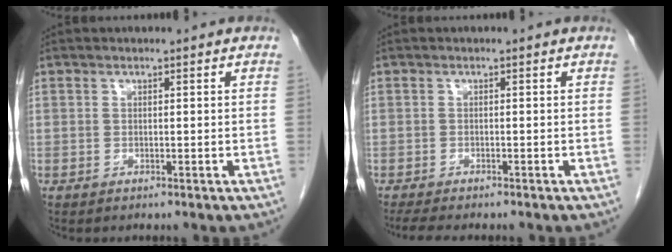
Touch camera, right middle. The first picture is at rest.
{"total": 5.3, "force": [-4.5, 0.8, 2.6], "torque": [-0.042, -0.015, -0.065]}